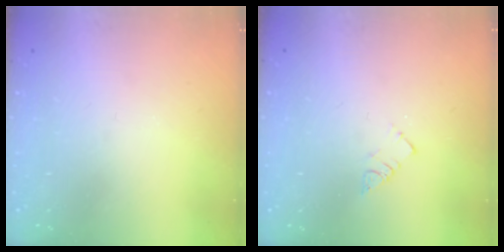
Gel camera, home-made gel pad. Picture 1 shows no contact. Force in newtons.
{"total": 3.2, "press": 3.2, "slide": 0.0}